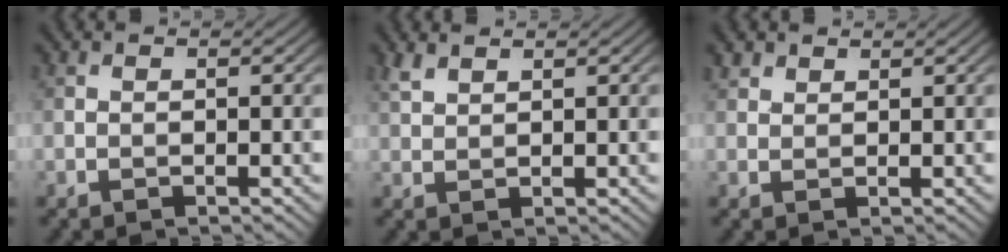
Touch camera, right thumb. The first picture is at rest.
{"total": 1.9, "force": [1.6, 0.6, 0.9], "torque": [-0.027, 0.004, 0.039]}
{"total": 1.8, "force": [1.4, 1.0, 0.4], "torque": [-0.013, 0.005, 0.032]}